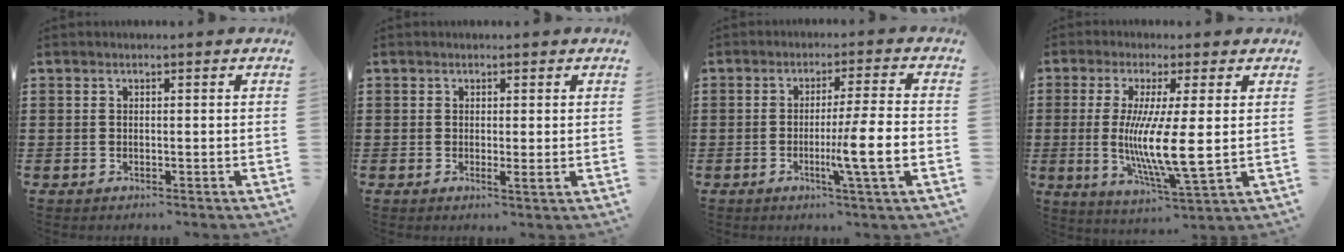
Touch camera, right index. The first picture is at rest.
{"total": 1.3, "force": [0.0, 0.1, 1.3], "torque": [-0.025, -0.005, 0.002]}
{"total": 7.8, "force": [-2.0, -0.7, 7.5], "torque": [-0.125, -0.014, -0.037]}
{"total": 9.5, "force": [0.4, 0.9, 9.5], "torque": [-0.197, -0.017, 0.003]}